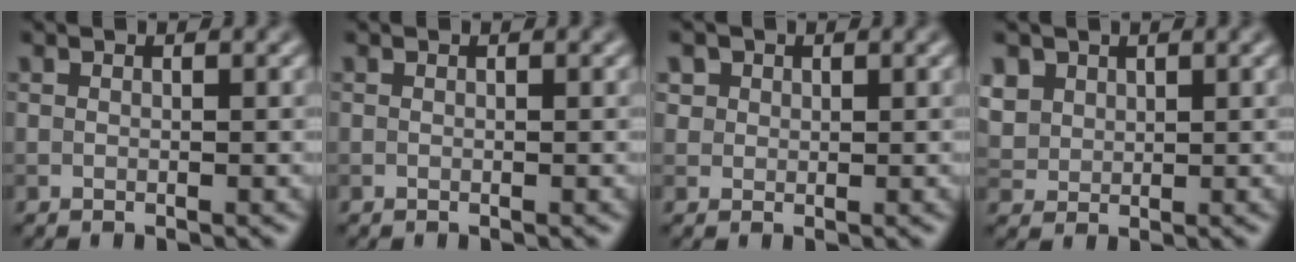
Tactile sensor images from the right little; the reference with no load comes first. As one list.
[{"total": 0.0}, {"total": 2.3, "force": [1.2, 1.8, 0.8], "torque": [-0.023, 0.001, 0.028]}, {"total": 3.6, "force": [1.8, 2.8, 1.4], "torque": [-0.057, 0.005, 0.053]}]